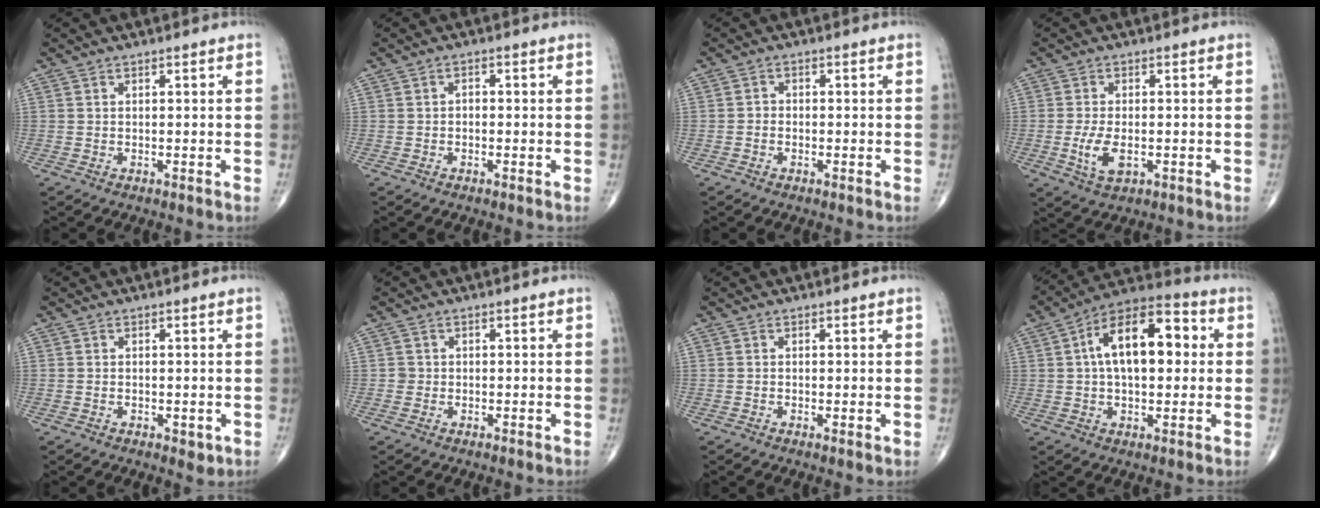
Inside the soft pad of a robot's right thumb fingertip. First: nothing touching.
{"total": 1.0, "force": [-0.3, 0.7, 0.6], "torque": [-0.001, 0.005, -0.009]}
{"total": 1.3, "force": [-0.6, 1.1, 0.4], "torque": [0.001, 0.005, -0.015]}
{"total": 5.4, "force": [-1.2, 2.7, 4.5], "torque": [-0.093, -0.007, -0.019]}
{"total": 2.1, "force": [-0.5, 1.2, 1.6], "torque": [-0.016, -0.003, -0.004]}
{"total": 1.0, "force": [-0.1, 1.0, 0.1], "torque": [0.004, 0.004, -0.003]}
{"total": 0.8, "force": [-0.1, 0.2, 0.7], "torque": [-0.015, -0.004, -0.005]}
{"total": 16.1, "force": [2.4, 8.5, 13.5], "torque": [-0.201, 0.032, 0.030]}